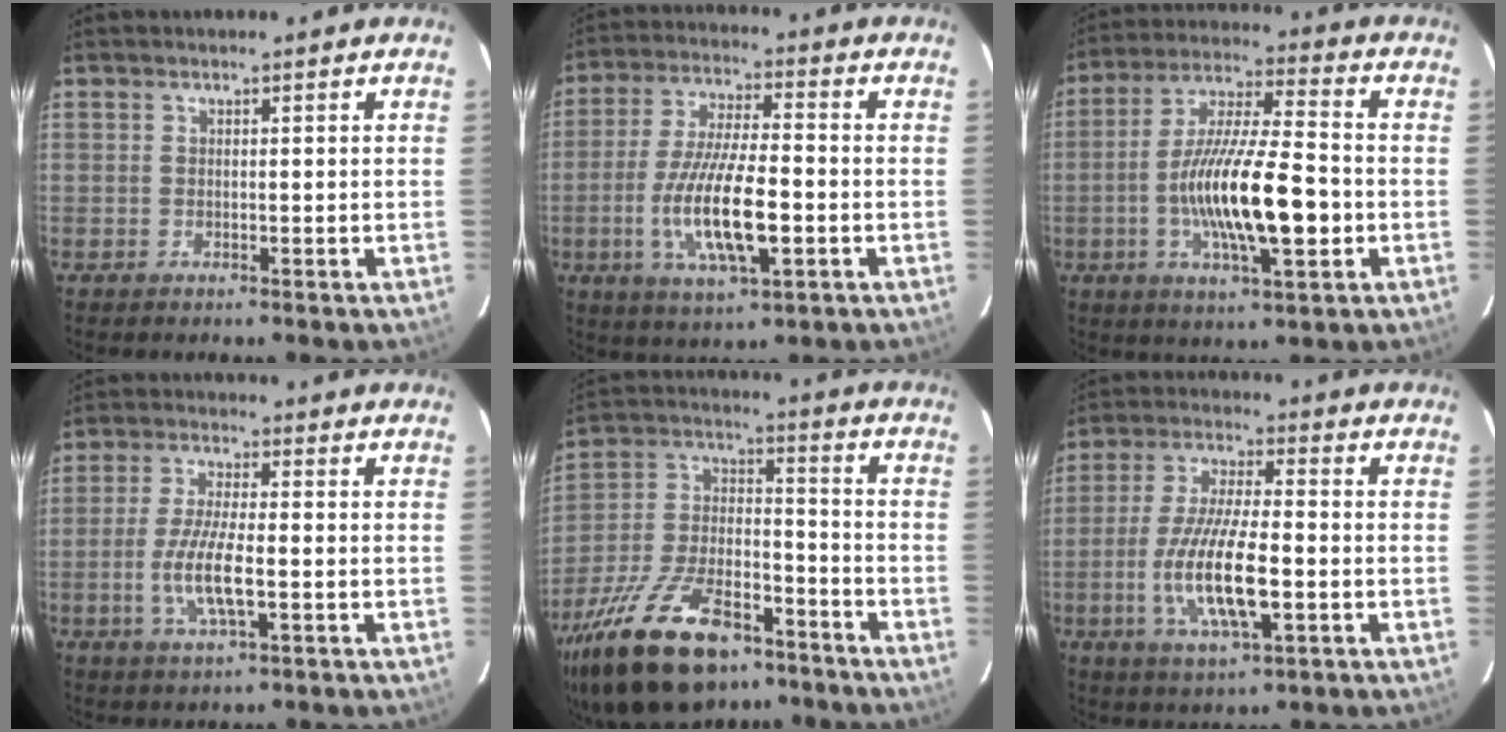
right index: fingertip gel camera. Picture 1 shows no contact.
{"total": 14.6, "force": [-4.0, 3.8, 13.6], "torque": [-0.272, -0.013, -0.068]}
{"total": 17.1, "force": [-3.7, 3.8, 16.3], "torque": [-0.300, -0.003, -0.065]}
{"total": 8.6, "force": [-2.1, 2.0, 8.1], "torque": [-0.164, -0.007, -0.041]}
{"total": 25.0, "force": [-16.5, 11.4, 14.9], "torque": [-0.301, -0.008, -0.269]}
{"total": 14.1, "force": [-3.7, 3.6, 13.1], "torque": [-0.264, -0.011, -0.066]}